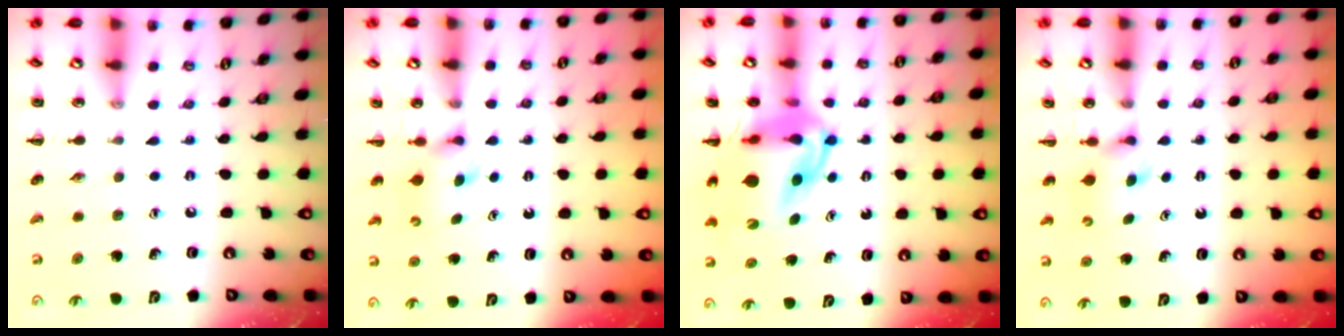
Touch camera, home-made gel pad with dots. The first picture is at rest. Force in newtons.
{"total": 2.9, "press": 2.6, "slide": 1.3}
{"total": 10.6, "press": 10.1, "slide": 3.2}
{"total": 2.9, "press": 2.6, "slide": 1.3}